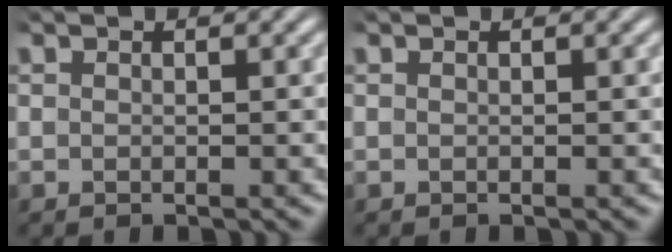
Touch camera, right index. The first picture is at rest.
{"total": 0.0}